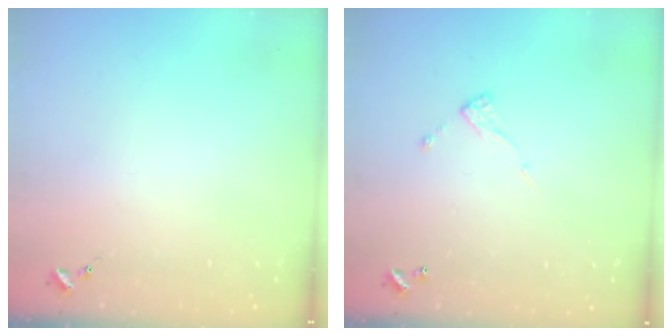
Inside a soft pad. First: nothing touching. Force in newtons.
{"total": 5.3, "press": 5.3, "slide": 0.4}